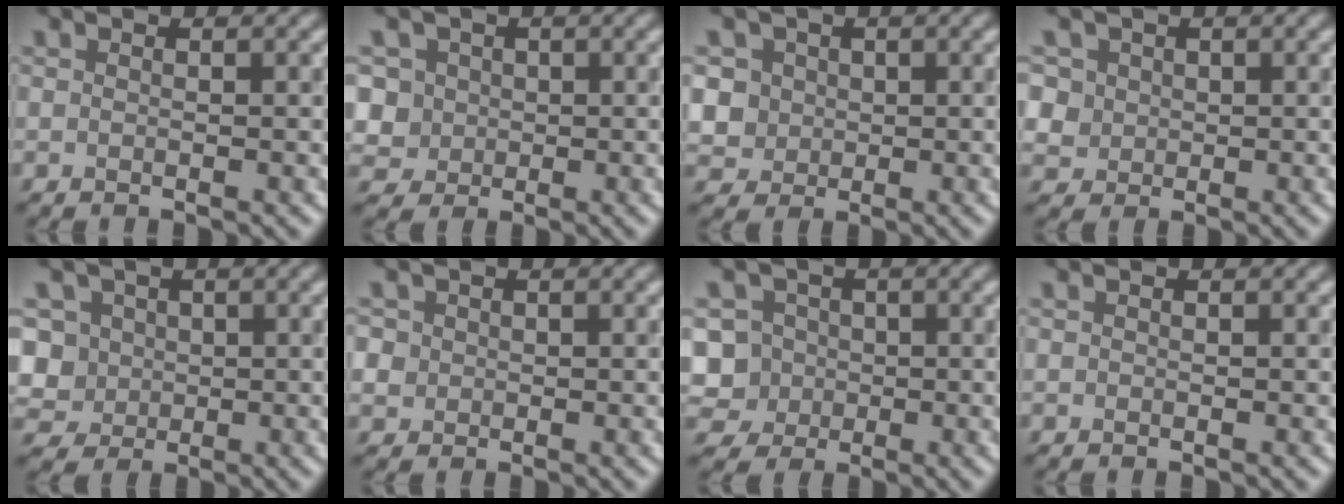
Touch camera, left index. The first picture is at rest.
{"total": 5.3, "force": [1.7, 4.6, 1.9], "torque": [-0.038, 0.018, 0.015]}
{"total": 4.7, "force": [1.4, 4.2, 1.6], "torque": [-0.032, 0.016, 0.018]}
{"total": 4.8, "force": [2.0, 4.0, 1.8], "torque": [-0.045, 0.013, 0.028]}
{"total": 6.2, "force": [1.2, 5.5, 2.7], "torque": [-0.055, 0.025, 0.004]}
{"total": 2.5, "force": [0.8, 2.2, 0.9], "torque": [-0.017, 0.011, 0.015]}
{"total": 7.2, "force": [-0.6, 6.7, 2.4], "torque": [-0.047, 0.024, -0.036]}
{"total": 0.0}